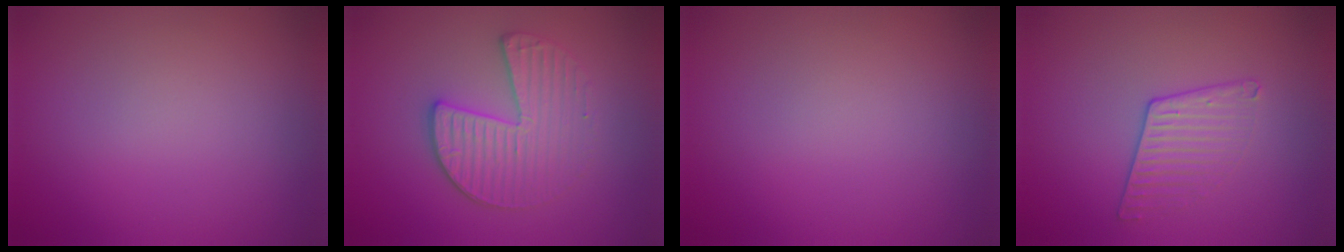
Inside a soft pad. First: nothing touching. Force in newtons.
{"total": 3.7, "press": 3.5, "slide": 1.3}
{"total": 0.0}
{"total": 2.0, "press": 1.5, "slide": 1.3}